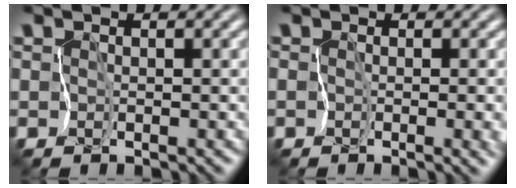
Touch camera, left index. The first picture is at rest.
{"total": 2.9, "force": [-0.7, 1.5, 2.3], "torque": [-0.007, -0.007, -0.005]}